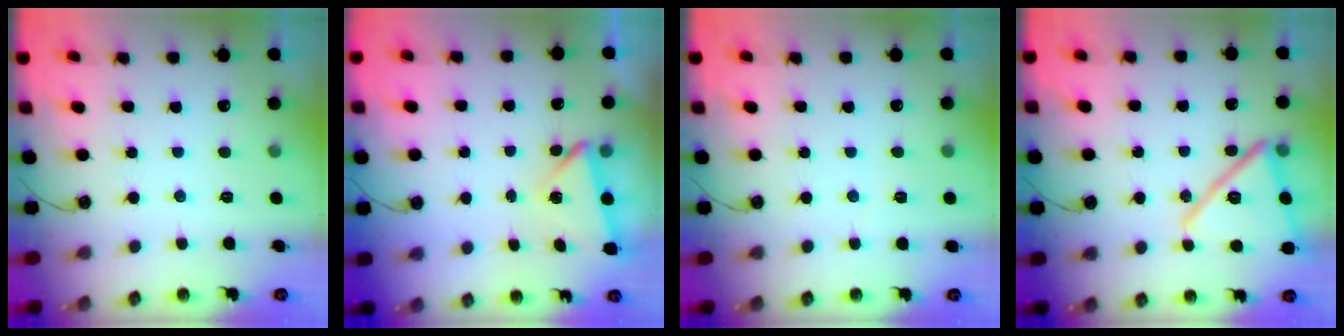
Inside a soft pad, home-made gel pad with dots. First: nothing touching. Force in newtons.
{"total": 3.5, "press": 3.4, "slide": 0.7}
{"total": 2.9, "press": 1.5, "slide": 2.5}
{"total": 18.4, "press": 18.4, "slide": 1.1}